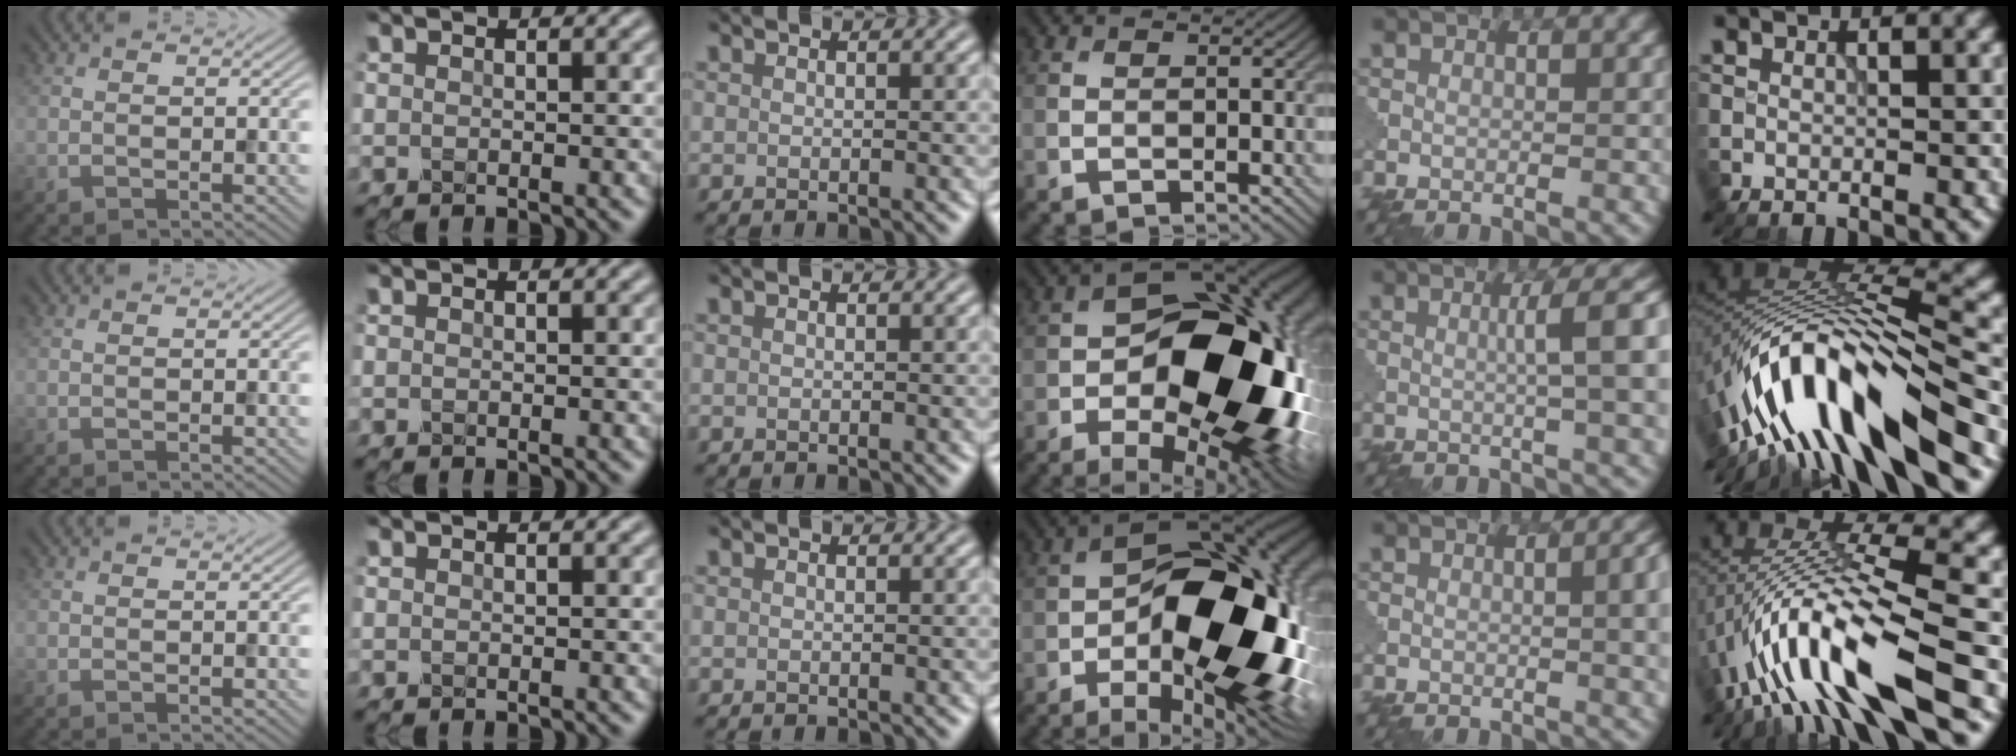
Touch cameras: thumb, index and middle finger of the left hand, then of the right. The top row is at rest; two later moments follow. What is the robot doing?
{"motion": "shake", "object": "medicine bottle"}